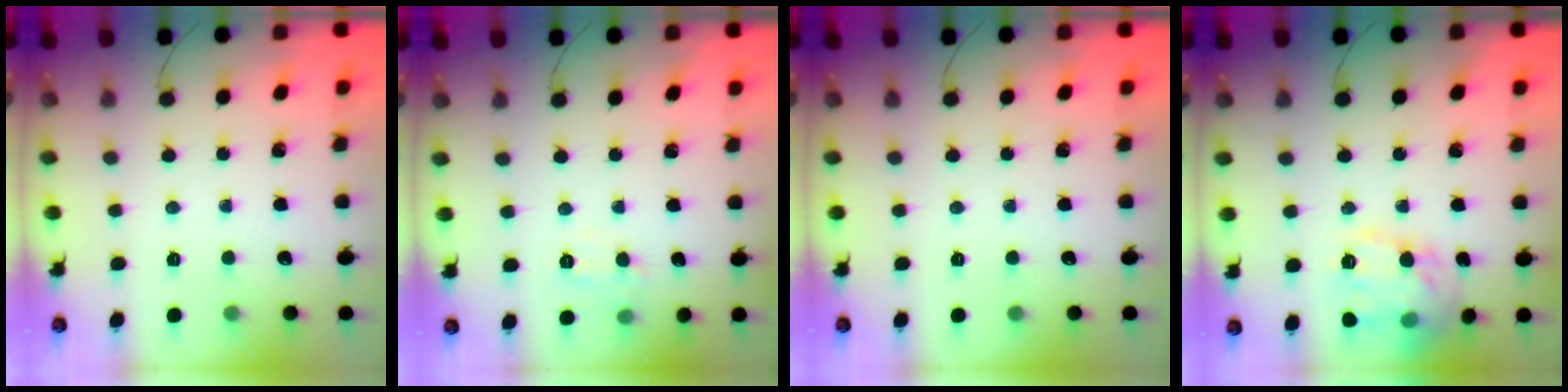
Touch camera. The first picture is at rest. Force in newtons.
{"total": 5.3, "press": 5.2, "slide": 1.1}
{"total": 0.0}
{"total": 15.1, "press": 15.1, "slide": 0.7}